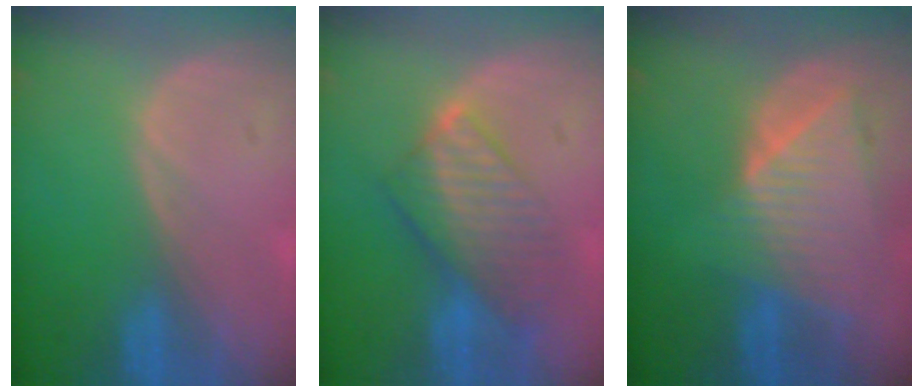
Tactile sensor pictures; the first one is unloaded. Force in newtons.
{"total": 8.3, "press": 7.1, "slide": 4.1}
{"total": 9.0, "press": 7.9, "slide": 4.3}